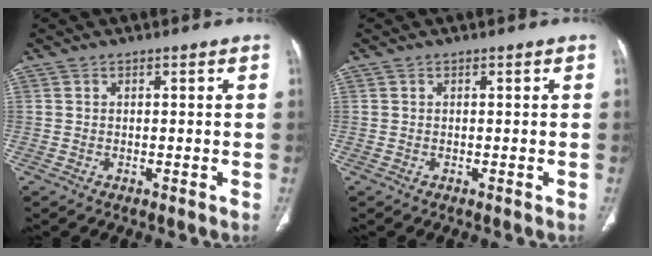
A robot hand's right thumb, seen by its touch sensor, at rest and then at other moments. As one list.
[{"total": 0.0}]